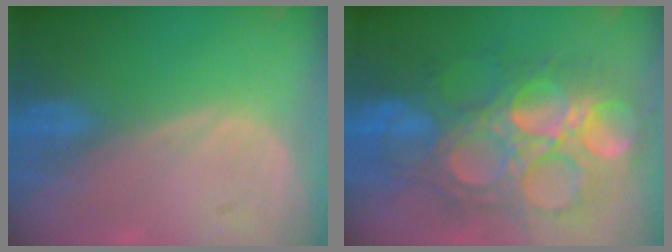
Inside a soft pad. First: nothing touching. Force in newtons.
{"total": 13.6, "press": 13.5, "slide": 1.5}